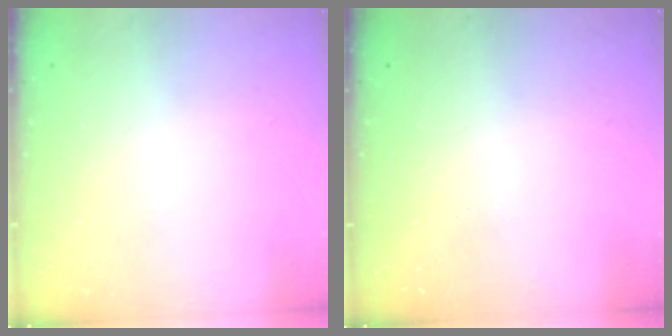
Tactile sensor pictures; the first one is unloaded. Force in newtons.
{"total": 0.0}